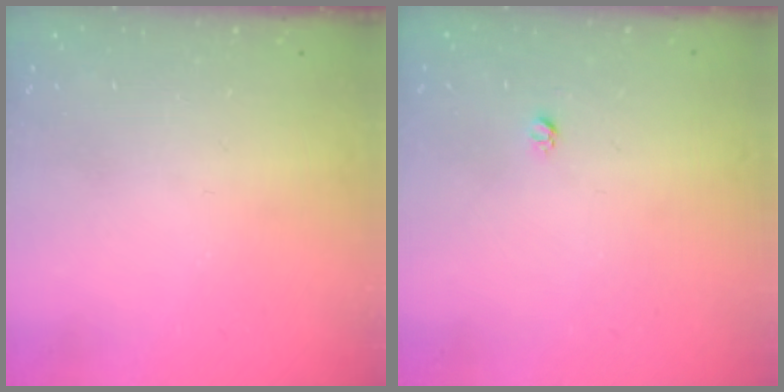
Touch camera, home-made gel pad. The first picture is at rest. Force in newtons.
{"total": 2.7, "press": 2.7, "slide": 0.3}